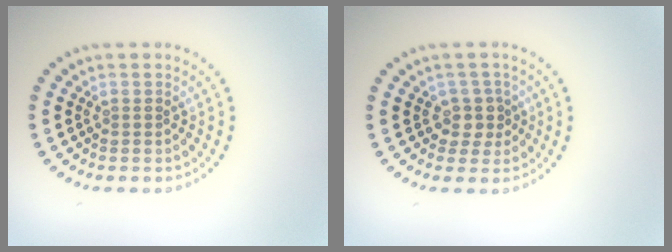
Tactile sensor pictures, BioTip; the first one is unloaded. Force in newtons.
{"total": 2.1, "press": 1.7, "slide": 1.2}